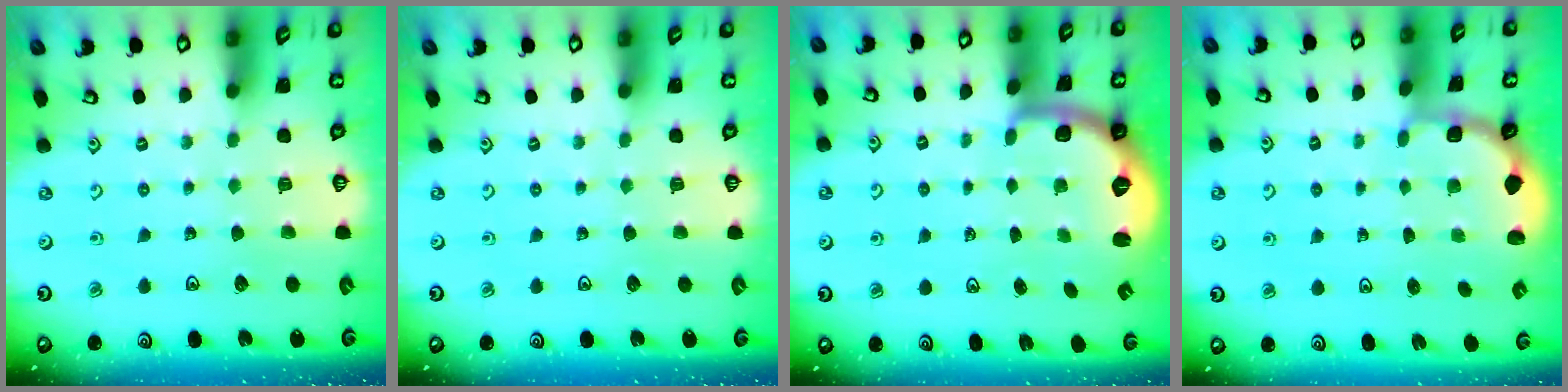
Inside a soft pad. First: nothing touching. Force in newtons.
{"total": 0.0}
{"total": 2.0, "press": 1.6, "slide": 1.2}
{"total": 1.8, "press": 1.6, "slide": 0.7}